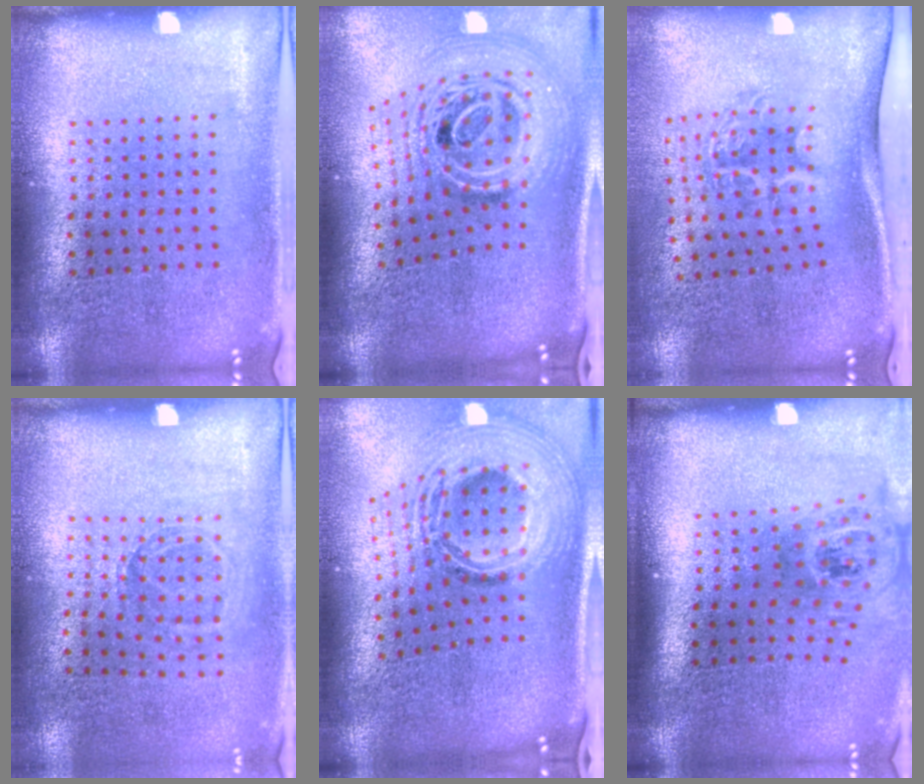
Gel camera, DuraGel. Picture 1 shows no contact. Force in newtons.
{"total": 3.0, "press": 2.1, "slide": 2.2}
{"total": 2.0, "press": 1.3, "slide": 1.5}
{"total": 1.1, "press": 0.9, "slide": 0.6}
{"total": 3.0, "press": 2.0, "slide": 2.2}
{"total": 1.7, "press": 1.2, "slide": 1.2}